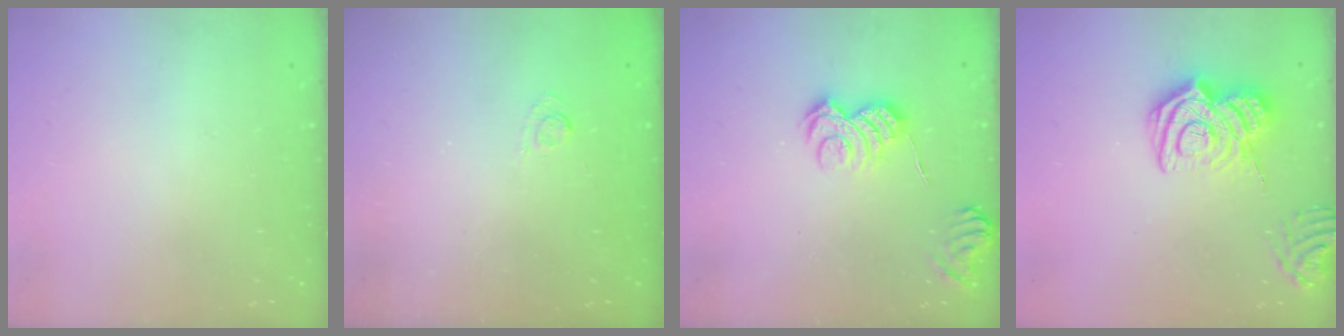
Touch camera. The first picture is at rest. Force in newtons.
{"total": 2.4, "press": 1.9, "slide": 1.4}
{"total": 5.3, "press": 5.2, "slide": 1.3}
{"total": 14.7, "press": 14.7, "slide": 1.3}